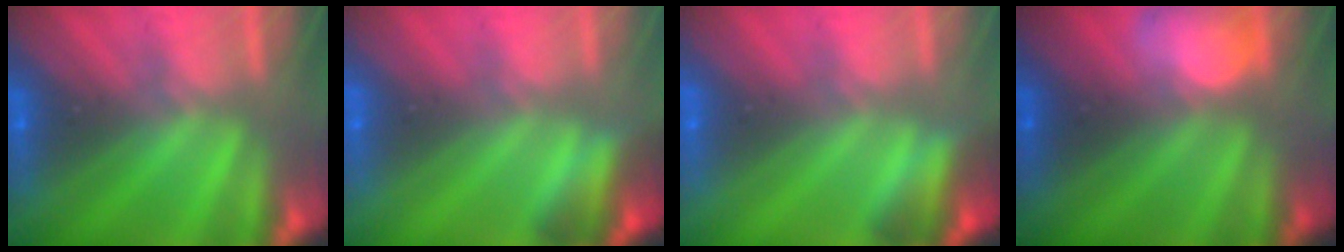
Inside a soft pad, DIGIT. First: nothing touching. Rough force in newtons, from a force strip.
{"total": 2.7}
{"total": 2.7}
{"total": 2.6}